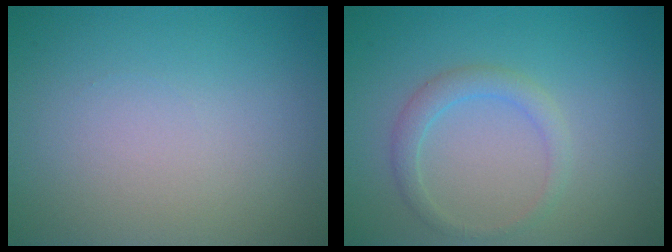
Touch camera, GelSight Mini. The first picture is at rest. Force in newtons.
{"total": 1.9, "press": 1.9, "slide": 0.1}